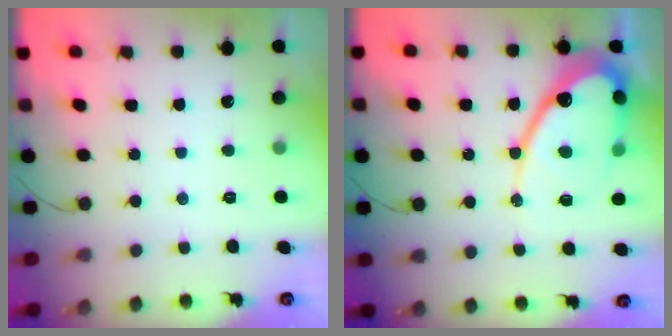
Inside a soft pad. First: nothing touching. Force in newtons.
{"total": 16.8, "press": 16.8, "slide": 1.0}